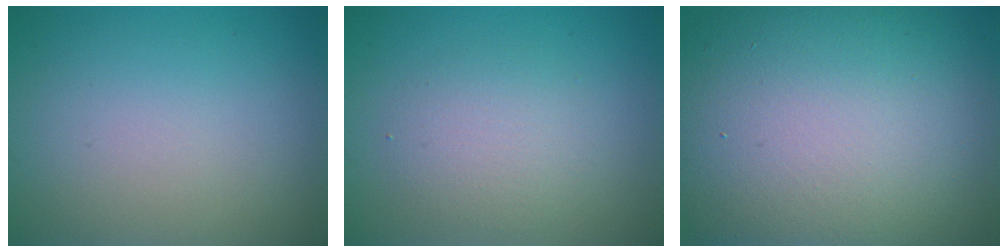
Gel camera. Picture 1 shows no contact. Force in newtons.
{"total": 2.6, "press": 2.6, "slide": 0.3}
{"total": 17.8, "press": 17.7, "slide": 1.1}